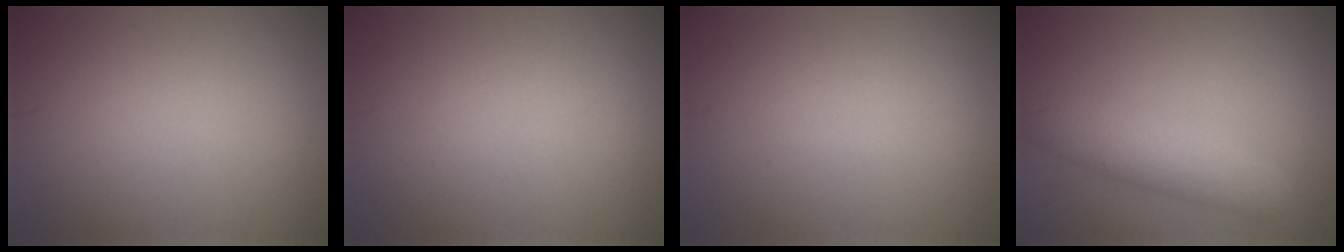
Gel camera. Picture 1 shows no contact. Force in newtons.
{"total": 0.0}
{"total": 0.0}
{"total": 4.1, "press": 4.1, "slide": 0.1}